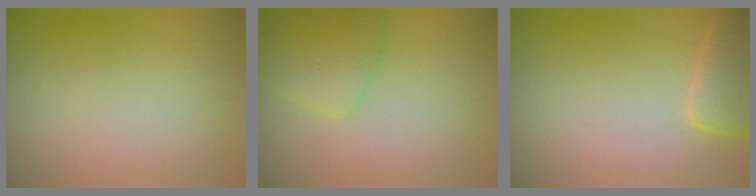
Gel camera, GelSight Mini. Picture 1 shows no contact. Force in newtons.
{"total": 2.7, "press": 2.7, "slide": 0.2}
{"total": 3.7, "press": 3.7, "slide": 0.4}